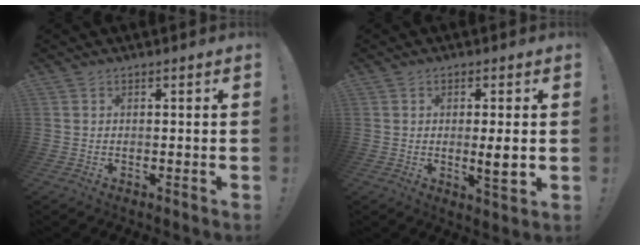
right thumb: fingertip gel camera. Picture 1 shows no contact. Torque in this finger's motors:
{"motor_torque": [0.13, 0.11, 0.01, 0.39, 0.00]}